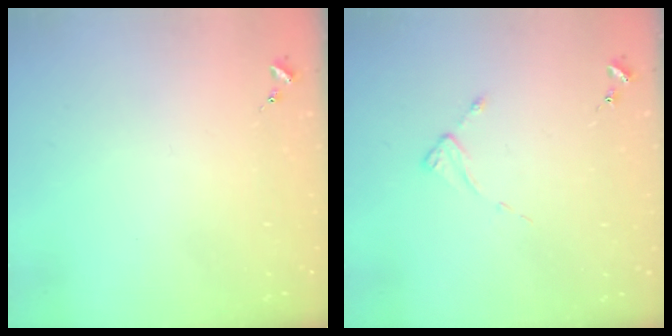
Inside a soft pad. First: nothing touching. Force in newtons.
{"total": 2.3, "press": 2.3, "slide": 0.3}